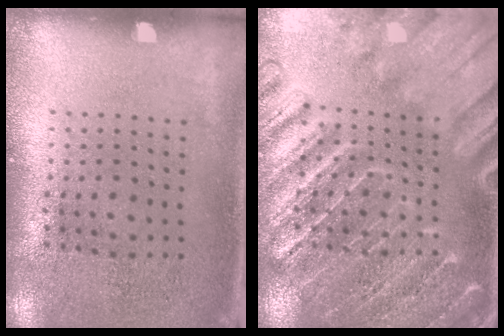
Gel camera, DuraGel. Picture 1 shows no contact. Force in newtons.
{"total": 3.6, "press": 3.6, "slide": 0.4}